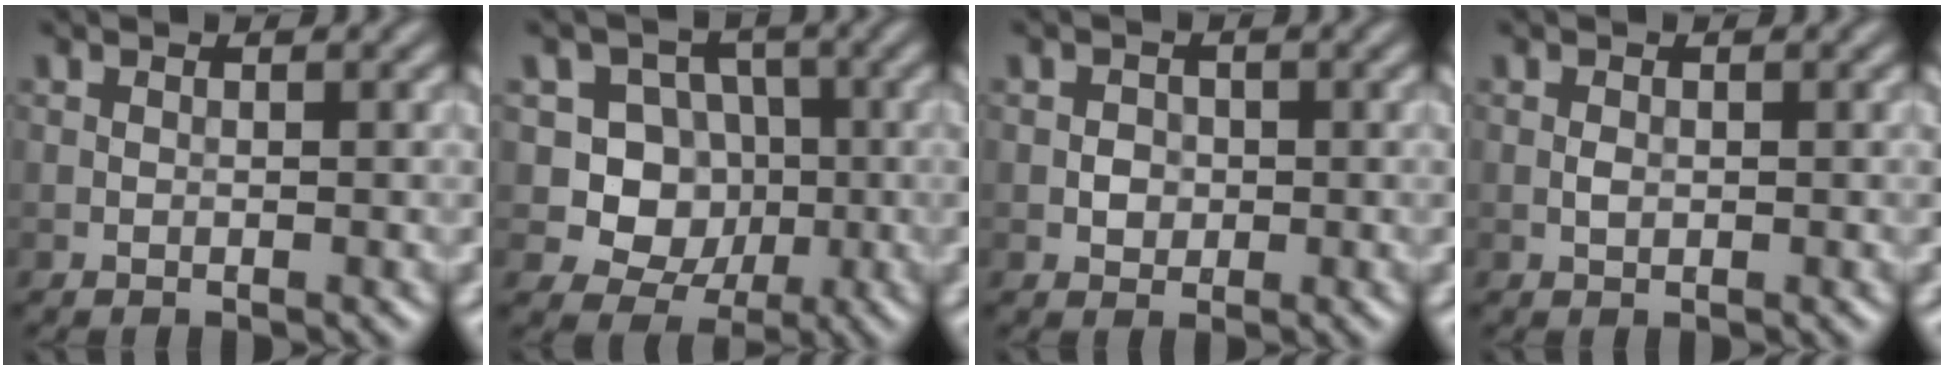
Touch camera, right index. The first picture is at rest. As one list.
[{"total": 6.8, "force": [0.2, 6.3, 2.4], "torque": [-0.033, 0.017, -0.017]}, {"total": 1.5, "force": [-0.2, 1.4, 0.6], "torque": [-0.006, -0.002, -0.005]}, {"total": 0.7, "force": [-0.1, 0.5, 0.5], "torque": [-0.009, 0.000, -0.001]}]